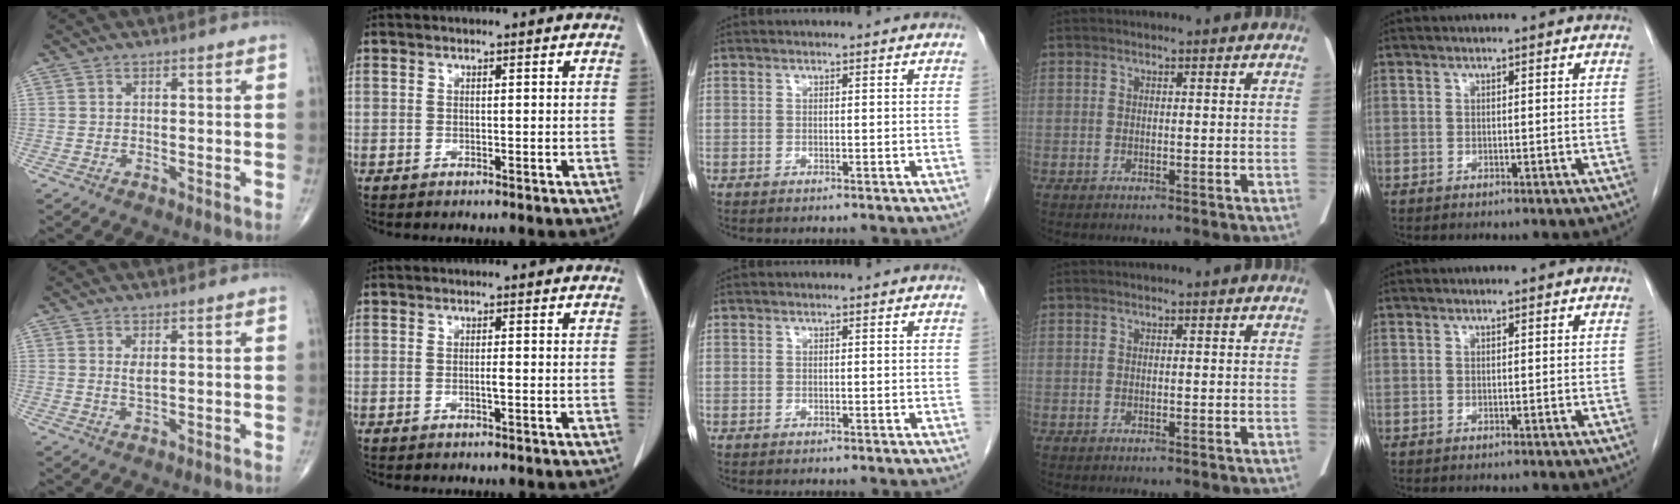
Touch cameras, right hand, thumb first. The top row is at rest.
{"thumb": {"total": 1.6, "force": [0.5, 0.4, 1.4], "torque": [-0.028, -0.007, 0.013]}, "index": {"total": 0.8, "force": [-0.2, 0.0, 0.7], "torque": [-0.014, 0.000, -0.004]}}